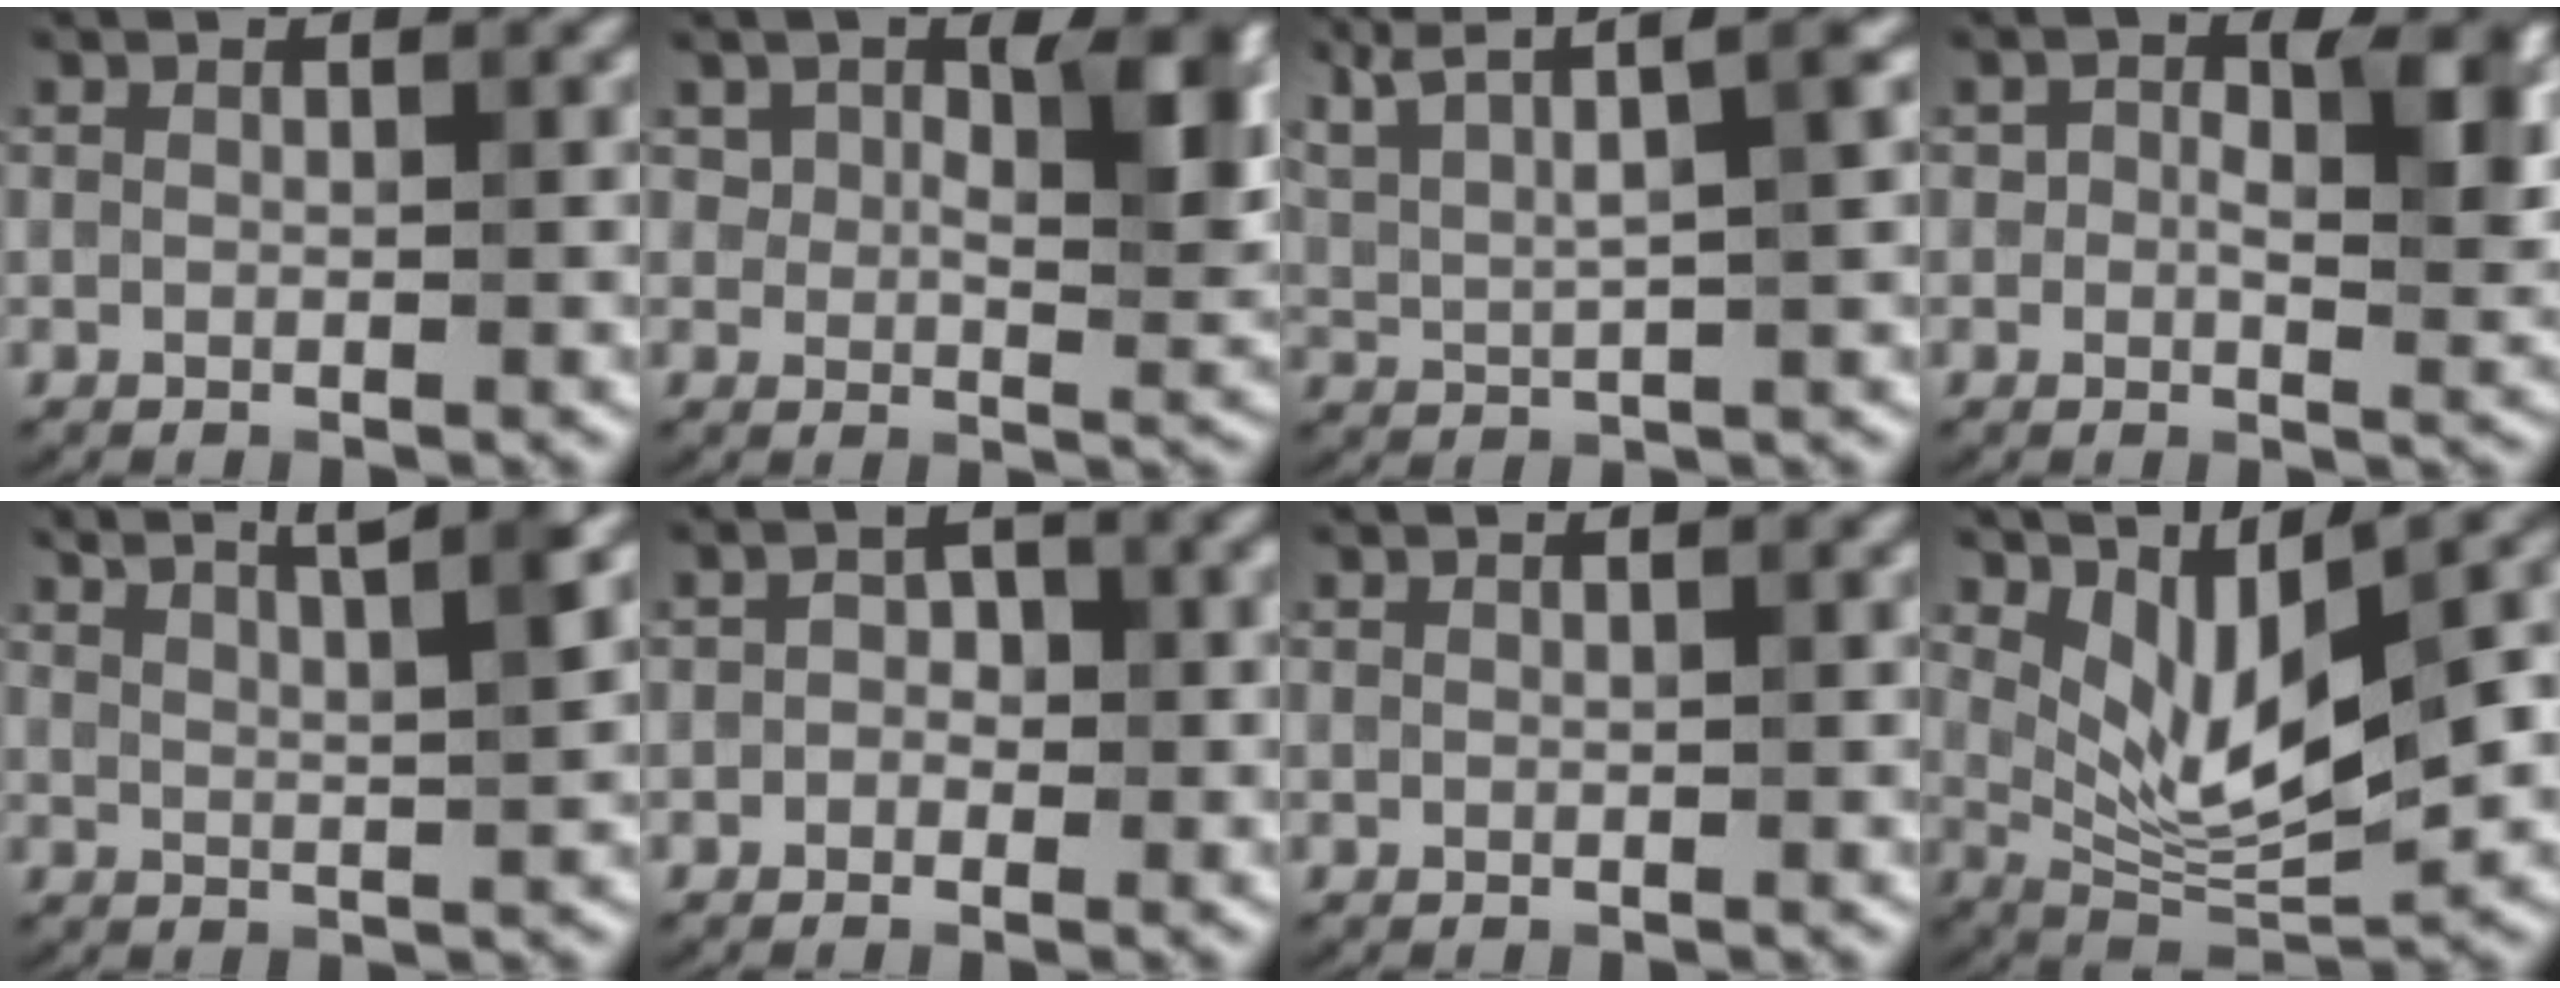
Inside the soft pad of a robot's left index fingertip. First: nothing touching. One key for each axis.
{"total": 7.2, "fx": 2.4, "fy": 4.2, "fz": 5.4, "tx": -0.071, "ty": -0.006, "tz": 0.038}
{"total": 9.4, "fx": 6.9, "fy": 2.3, "fz": 6.0, "tx": -0.112, "ty": 0.035, "tz": 0.088}
{"total": 6.4, "fx": 1.0, "fy": 3.7, "fz": 5.1, "tx": -0.051, "ty": 0.001, "tz": 0.008}
{"total": 6.9, "fx": 4.8, "fy": 1.7, "fz": 4.6, "tx": -0.045, "ty": 0.033, "tz": 0.039}
{"total": 1.6, "fx": -0.6, "fy": 1.2, "fz": 0.9, "tx": -0.005, "ty": 0.003, "tz": -0.015}
{"total": 0.0}
{"total": 10.9, "fx": 2.8, "fy": 4.1, "fz": 9.8, "tx": -0.166, "ty": 0.003, "tz": 0.053}